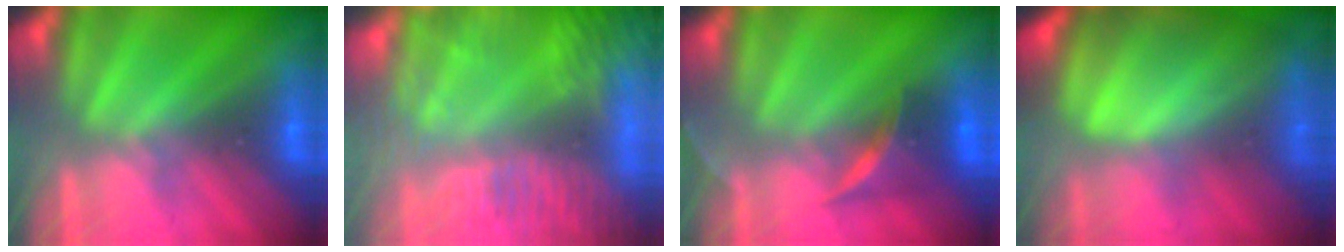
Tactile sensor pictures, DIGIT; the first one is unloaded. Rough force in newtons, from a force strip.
{"total": 5.9}
{"total": 8.3}
{"total": 8.2}